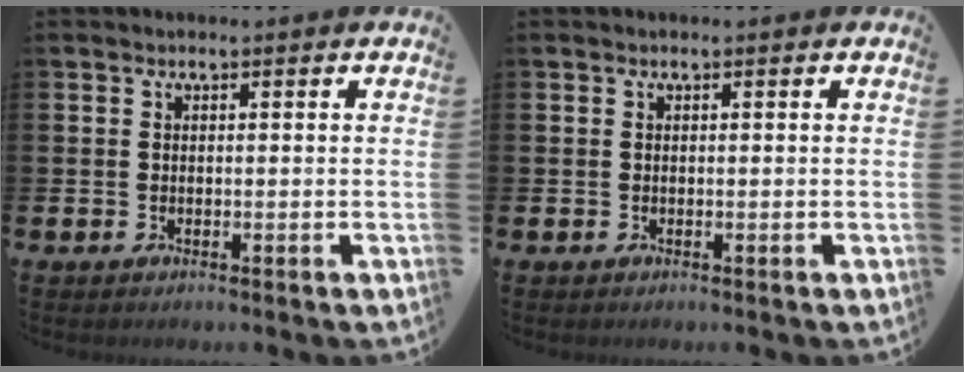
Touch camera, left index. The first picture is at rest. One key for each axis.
{"total": 0.0}